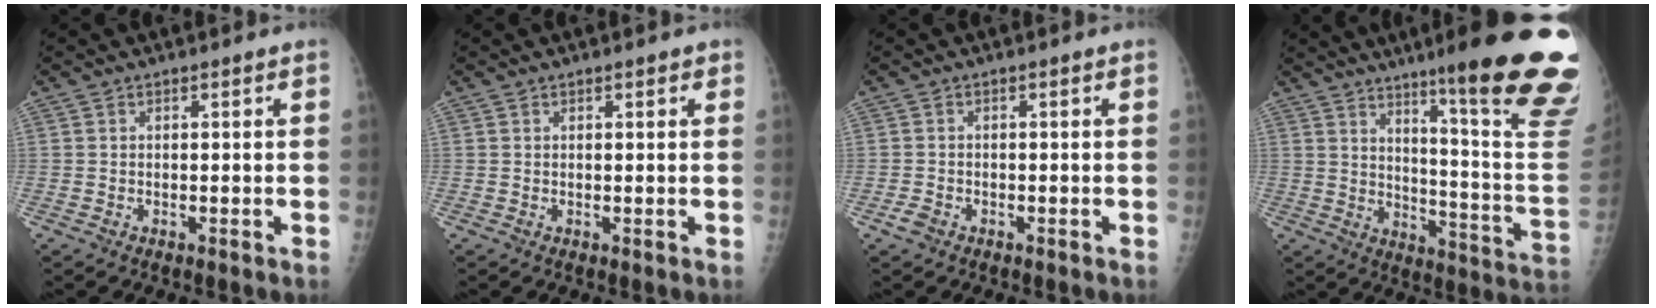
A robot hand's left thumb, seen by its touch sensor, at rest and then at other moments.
{"total": 1.2, "force": [0.7, 0.6, 0.7], "torque": [-0.003, -0.001, 0.008]}
{"total": 1.7, "force": [-1.0, 1.2, 0.8], "torque": [-0.015, 0.001, -0.018]}
{"total": 25.9, "force": [15.8, 2.5, 20.4], "torque": [-0.216, -0.090, 0.220]}